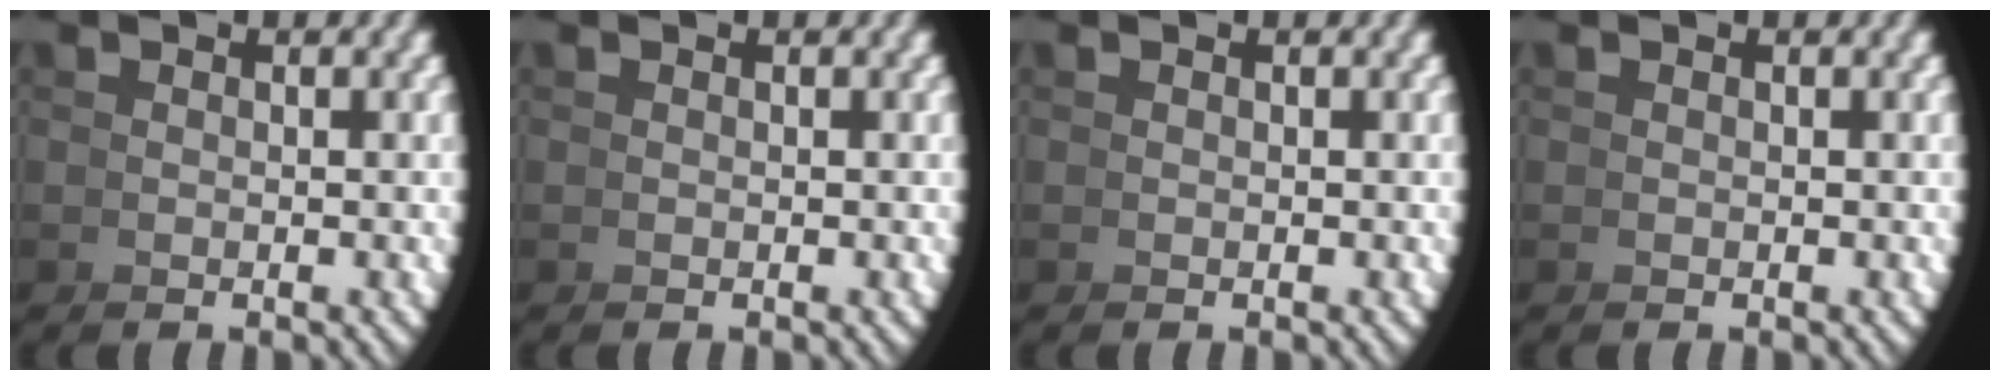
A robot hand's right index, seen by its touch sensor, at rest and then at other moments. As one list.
[{"total": 0.0}, {"total": 0.0}, {"total": 0.0}]